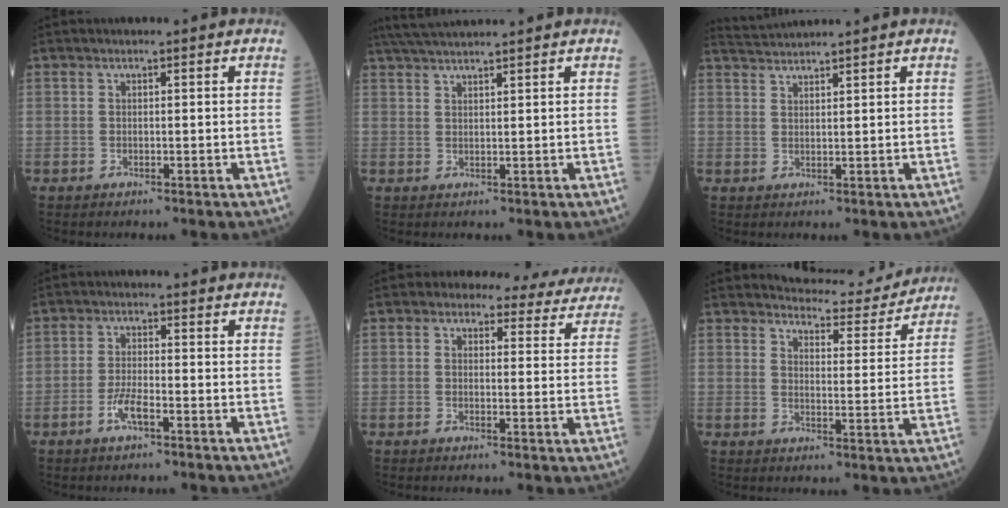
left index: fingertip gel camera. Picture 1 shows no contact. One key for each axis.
{"total": 7.2, "fx": 6.6, "fy": -0.5, "fz": 2.9, "tx": -0.053, "ty": 0.033, "tz": 0.112}
{"total": 3.9, "fx": 3.7, "fy": -1.1, "fz": 0.4, "tx": -0.012, "ty": 0.020, "tz": 0.073}
{"total": 3.3, "fx": -1.8, "fy": 0.6, "fz": 2.7, "tx": -0.061, "ty": -0.002, "tz": -0.037}
{"total": 11.3, "fx": 10.4, "fy": 4.1, "fz": 1.4, "tx": 0.020, "ty": -0.005, "tz": 0.088}
{"total": 10.3, "fx": 10.1, "fy": 1.7, "fz": 0.9, "tx": -0.008, "ty": -0.018, "tz": 0.121}